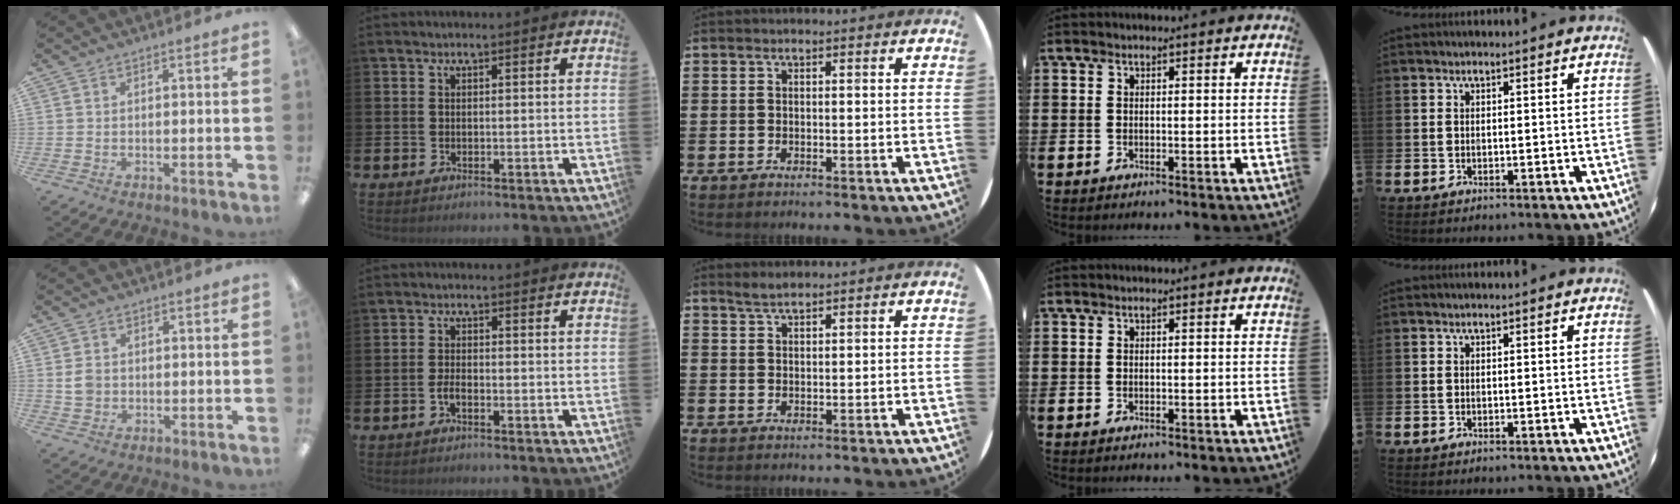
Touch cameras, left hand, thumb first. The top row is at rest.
{"thumb": {"total": 3.5, "force": [0.2, 3.0, 1.8], "torque": [-0.026, 0.004, 0.001]}, "index": {"total": 1.4, "force": [-0.8, 0.5, 1.1], "torque": [-0.024, 0.002, -0.015]}, "middle": {"total": 2.0, "force": [1.9, 0.3, 0.6], "torque": [-0.013, 0.004, 0.035]}}